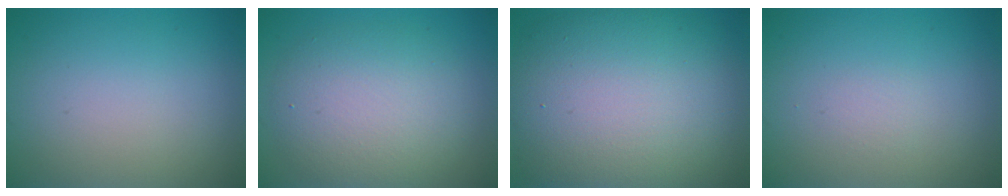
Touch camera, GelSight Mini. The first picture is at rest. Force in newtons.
{"total": 6.0, "press": 6.0, "slide": 0.3}
{"total": 13.9, "press": 13.9, "slide": 0.5}
{"total": 0.0}